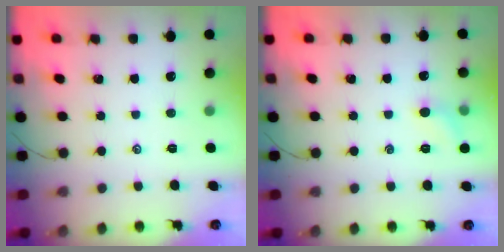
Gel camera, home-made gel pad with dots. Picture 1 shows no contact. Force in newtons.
{"total": 5.6, "press": 5.3, "slide": 1.8}